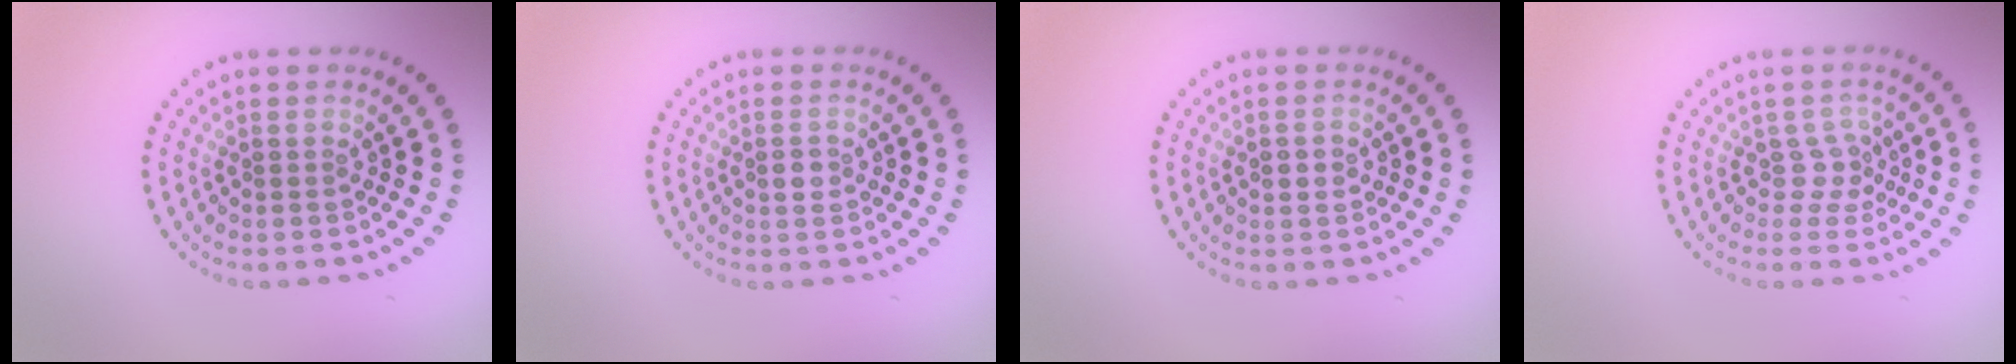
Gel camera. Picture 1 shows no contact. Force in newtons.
{"total": 1.5, "press": 1.5, "slide": 0.3}
{"total": 1.3, "press": 1.3, "slide": 0.1}
{"total": 1.8, "press": 1.3, "slide": 1.2}